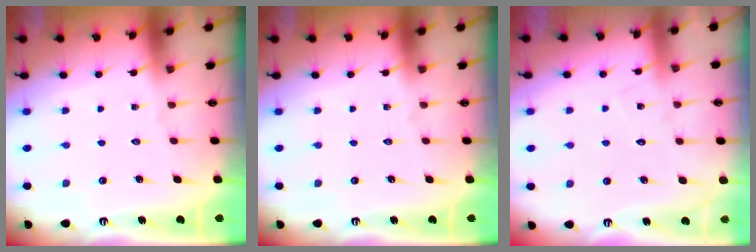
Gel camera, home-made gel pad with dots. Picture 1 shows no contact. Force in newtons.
{"total": 0.0}
{"total": 5.3, "press": 5.3, "slide": 0.4}